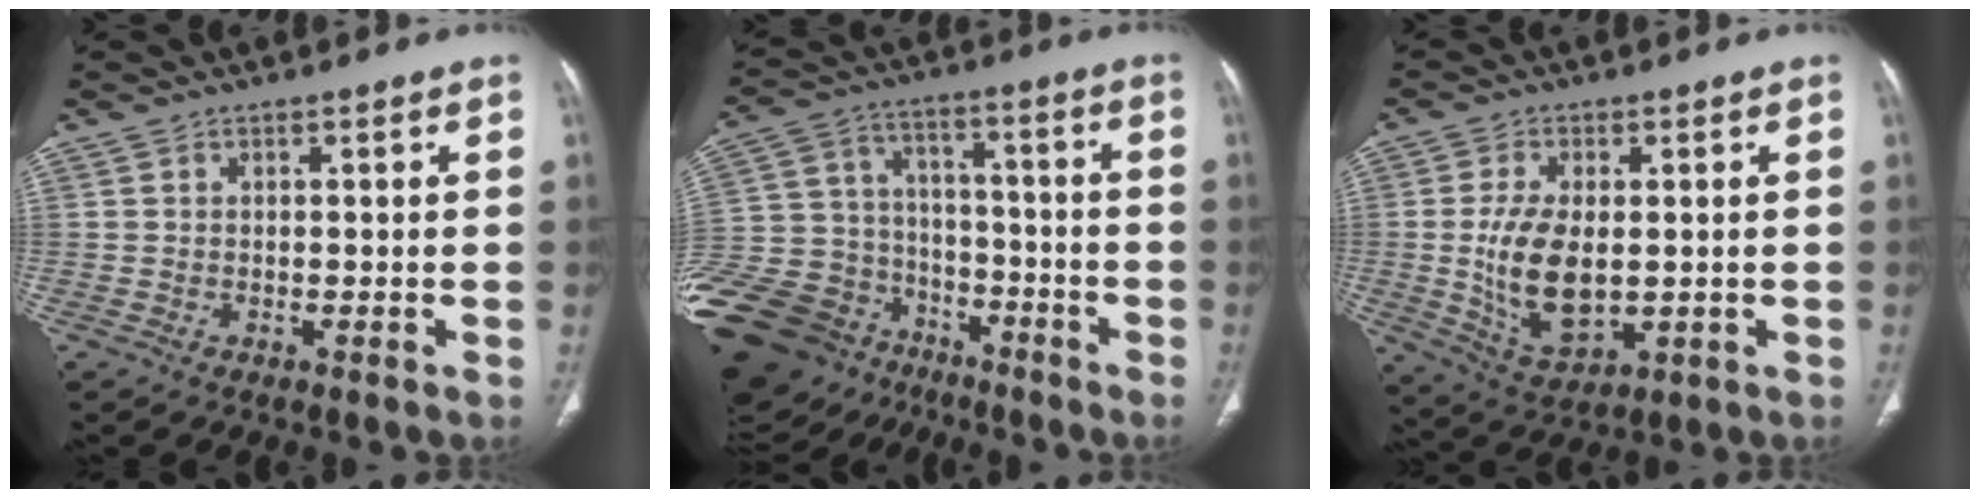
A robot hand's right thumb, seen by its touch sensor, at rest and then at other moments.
{"total": 30.7, "force": [-16.5, 21.6, 14.1], "torque": [-0.383, 0.058, -0.274]}
{"total": 11.7, "force": [-0.3, 6.3, 9.9], "torque": [-0.185, -0.015, 0.009]}